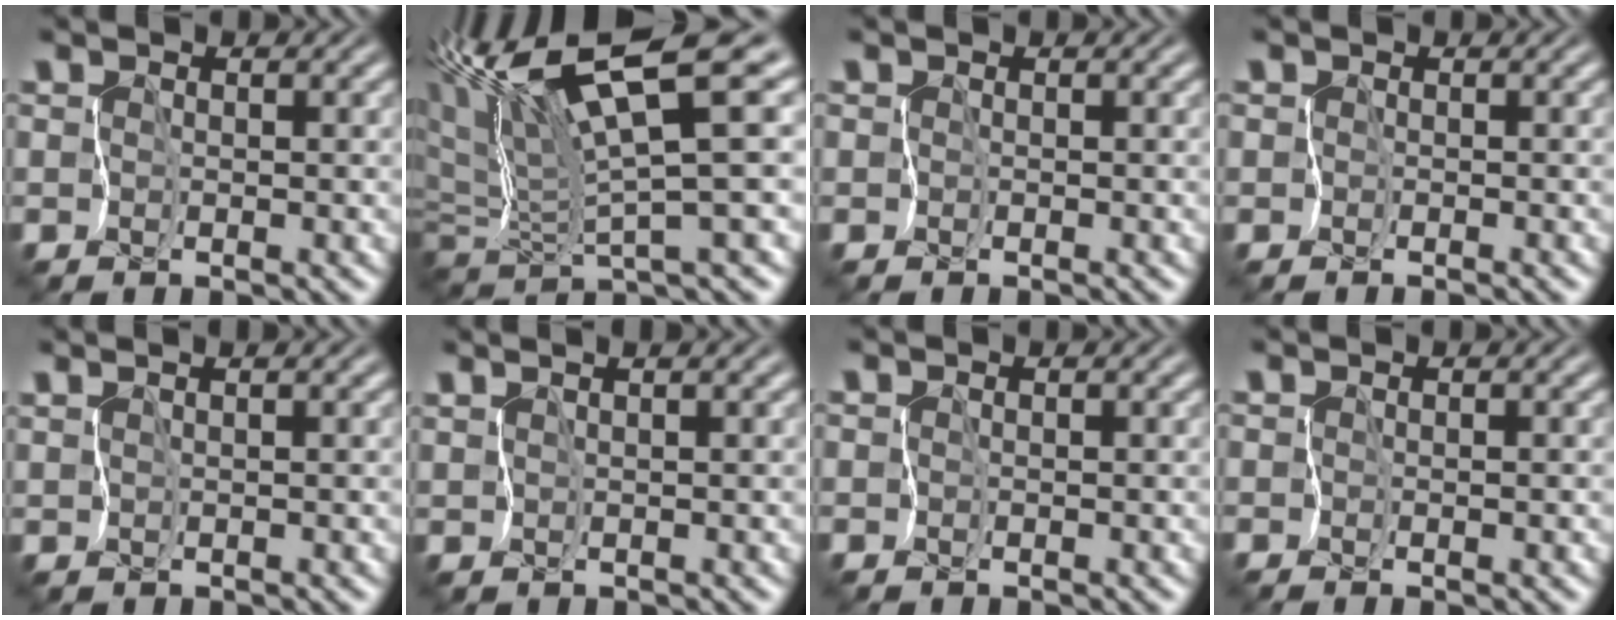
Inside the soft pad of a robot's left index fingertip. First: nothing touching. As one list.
[{"total": 11.2, "force": [6.0, 1.2, 9.4], "torque": [-0.170, 0.022, 0.106]}, {"total": 0.0}, {"total": 0.6, "force": [-0.2, 0.4, -0.4], "torque": [0.015, -0.005, -0.008]}, {"total": 2.0, "force": [1.7, 0.0, 1.0], "torque": [-0.025, 0.008, 0.028]}, {"total": 2.6, "force": [2.1, 0.1, 1.5], "torque": [-0.034, 0.011, 0.031]}, {"total": 0.0}, {"total": 0.0}]